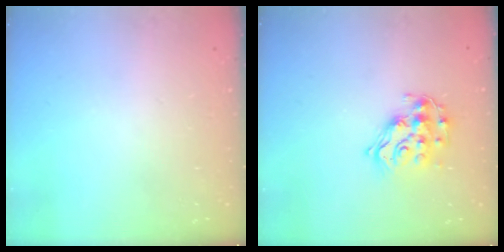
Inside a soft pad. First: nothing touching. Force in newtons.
{"total": 13.5, "press": 13.5, "slide": 0.7}